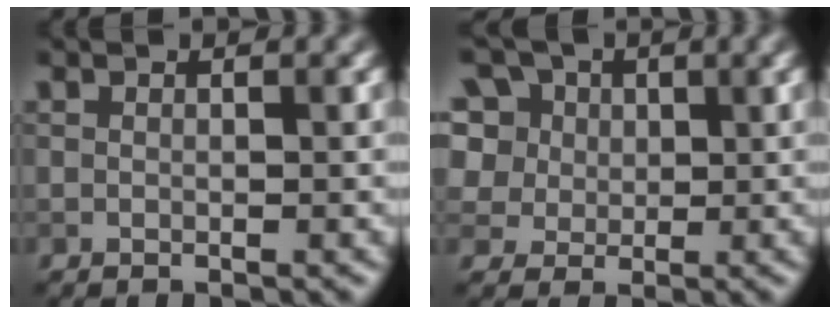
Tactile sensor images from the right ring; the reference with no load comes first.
{"total": 13.8, "force": [6.9, 9.9, 6.8], "torque": [-0.160, 0.049, 0.102]}